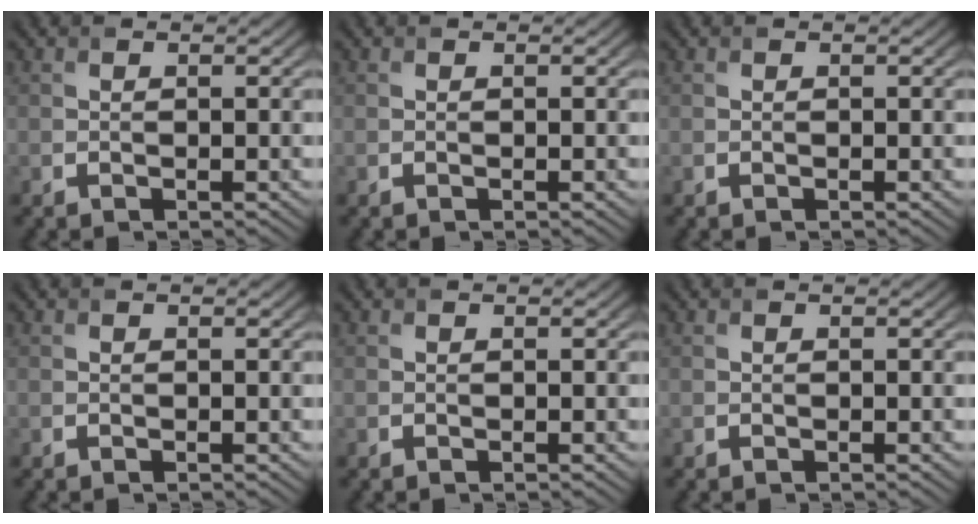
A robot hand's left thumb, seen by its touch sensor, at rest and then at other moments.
{"total": 0.0}
{"total": 0.0}
{"total": 0.0}
{"total": 0.0}
{"total": 0.0}